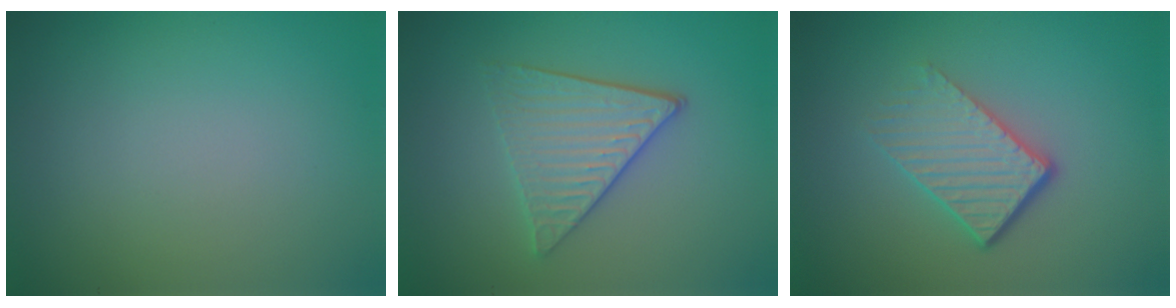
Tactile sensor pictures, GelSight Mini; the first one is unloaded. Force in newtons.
{"total": 3.9, "press": 3.3, "slide": 1.9}
{"total": 4.7, "press": 2.9, "slide": 3.7}